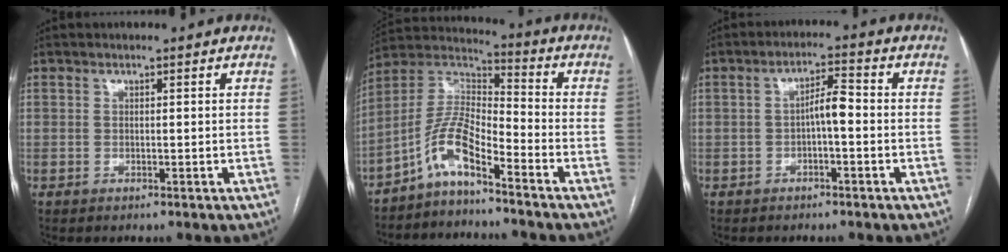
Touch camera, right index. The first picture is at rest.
{"total": 8.6, "force": [-5.6, 1.7, 6.3], "torque": [-0.138, 0.023, -0.111]}
{"total": 3.9, "force": [-0.7, 0.9, 3.7], "torque": [-0.061, 0.014, -0.010]}